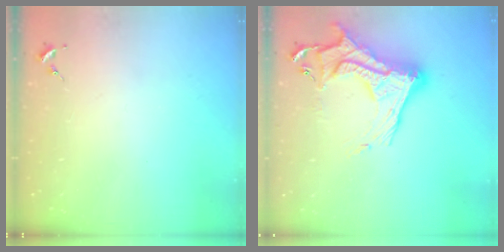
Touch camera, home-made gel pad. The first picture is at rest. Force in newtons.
{"total": 20.5, "press": 20.4, "slide": 1.6}